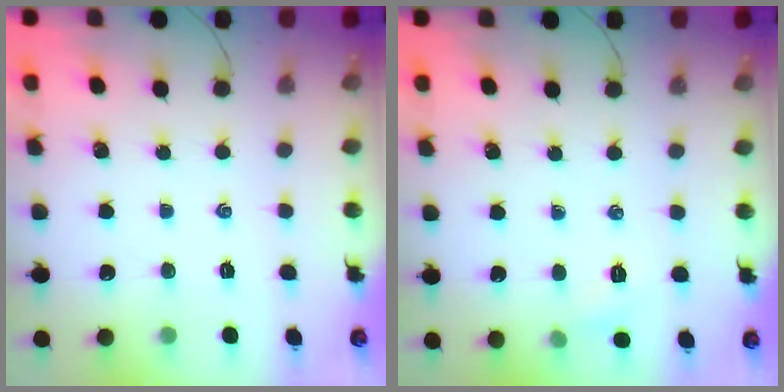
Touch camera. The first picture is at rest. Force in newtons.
{"total": 4.2, "press": 4.0, "slide": 1.1}